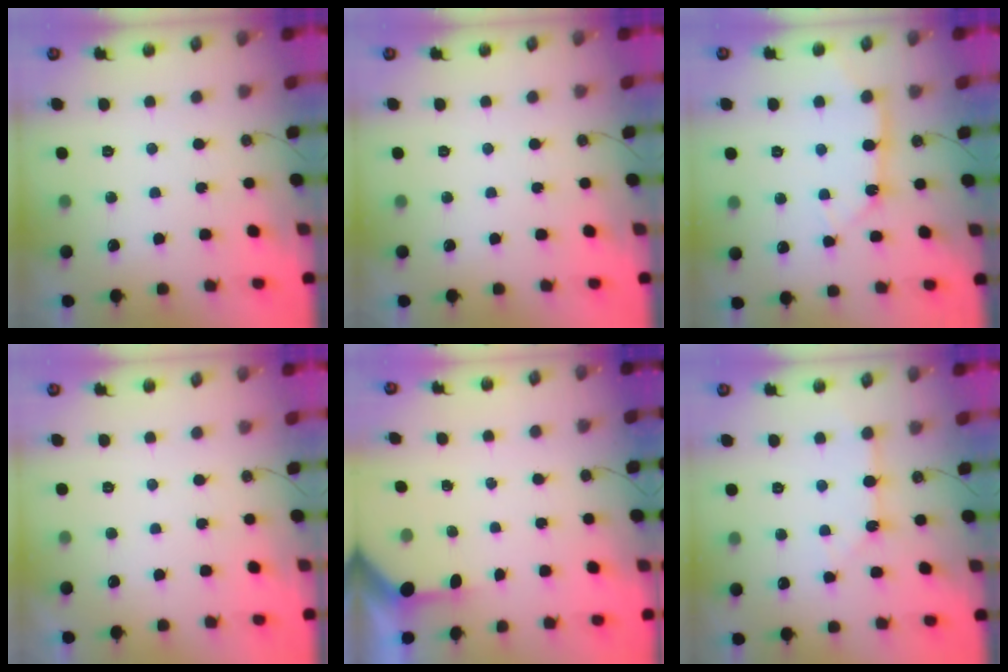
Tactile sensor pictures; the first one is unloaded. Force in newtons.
{"total": 0.0}
{"total": 9.7, "press": 9.6, "slide": 1.3}
{"total": 0.0}
{"total": 3.1, "press": 3.1, "slide": 0.3}
{"total": 2.3, "press": 2.3, "slide": 0.3}